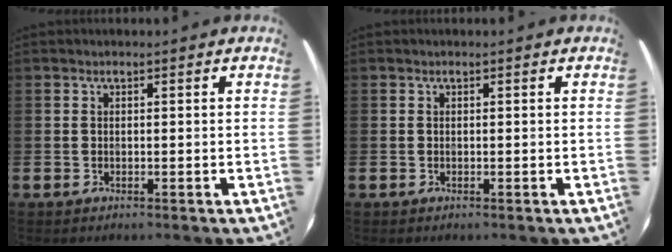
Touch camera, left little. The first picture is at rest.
{"total": 0.0}